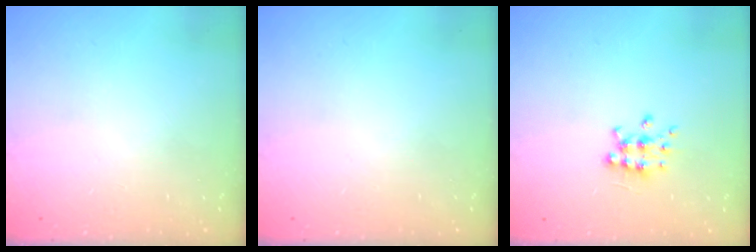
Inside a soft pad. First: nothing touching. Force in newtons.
{"total": 0.0}
{"total": 6.8, "press": 6.7, "slide": 0.7}